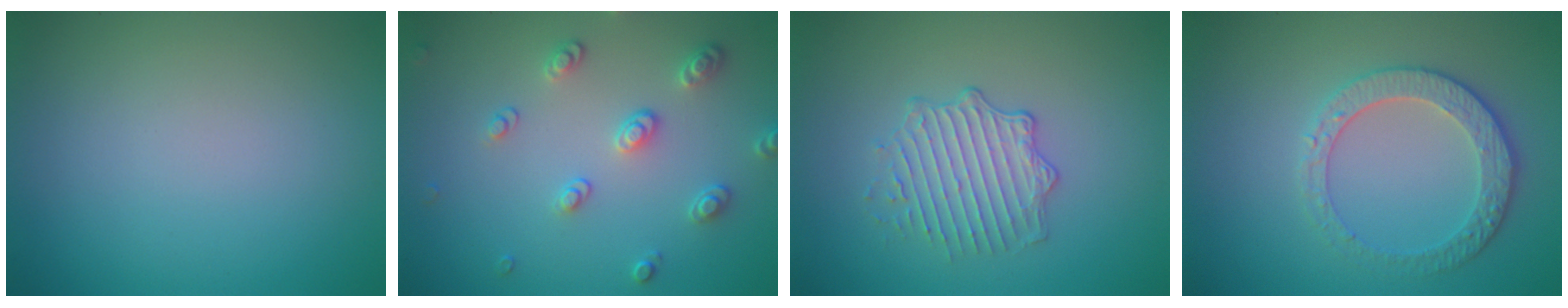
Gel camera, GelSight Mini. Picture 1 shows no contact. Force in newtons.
{"total": 2.7, "press": 2.6, "slide": 0.4}
{"total": 2.6, "press": 2.0, "slide": 1.6}
{"total": 3.6, "press": 3.3, "slide": 1.4}